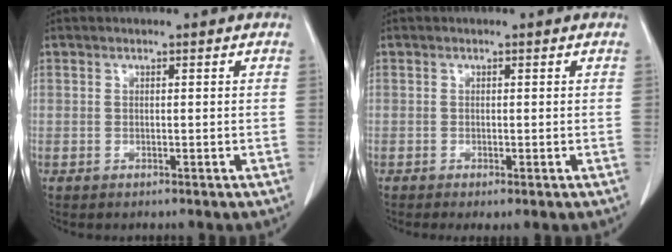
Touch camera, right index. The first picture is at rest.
{"total": 2.0, "force": [-1.0, 0.5, 1.6], "torque": [-0.025, -0.006, -0.012]}